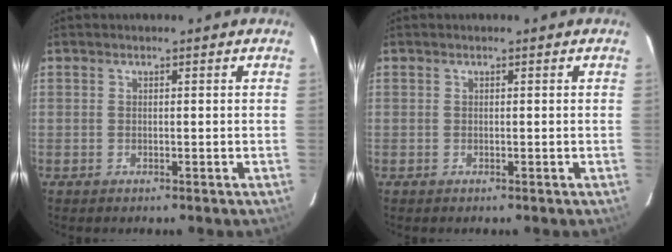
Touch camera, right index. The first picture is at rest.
{"total": 0.0}